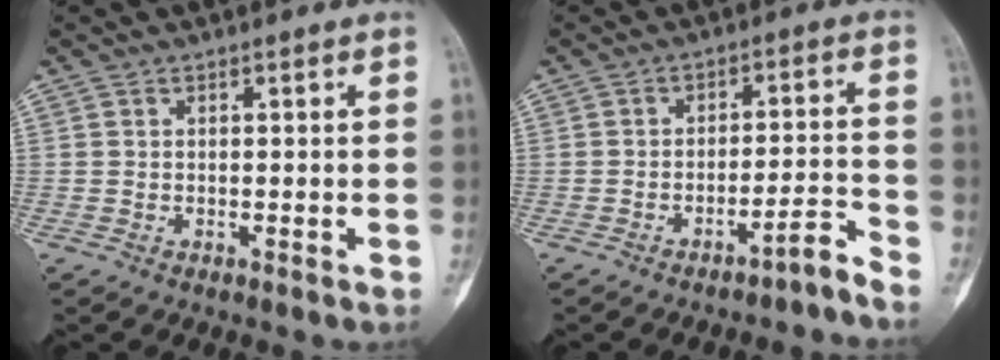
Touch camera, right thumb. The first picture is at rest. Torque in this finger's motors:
{"motor_torque": [-0.06, -0.15, -0.01, 0.06, -0.07]}